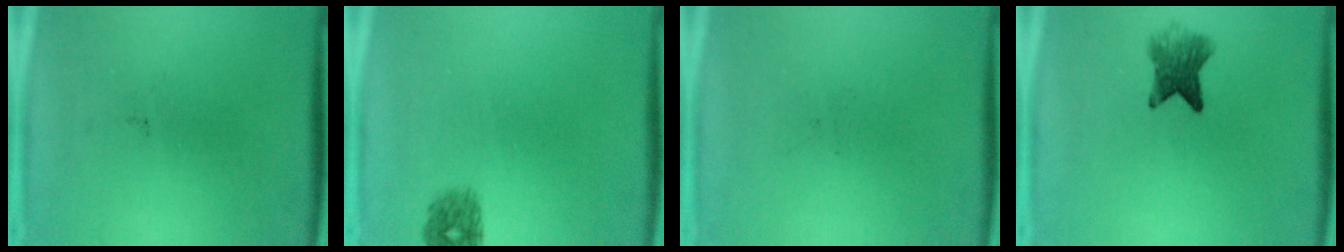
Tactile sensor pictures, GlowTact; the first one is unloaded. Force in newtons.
{"total": 1.6}
{"total": 0.0}
{"total": 4.8}